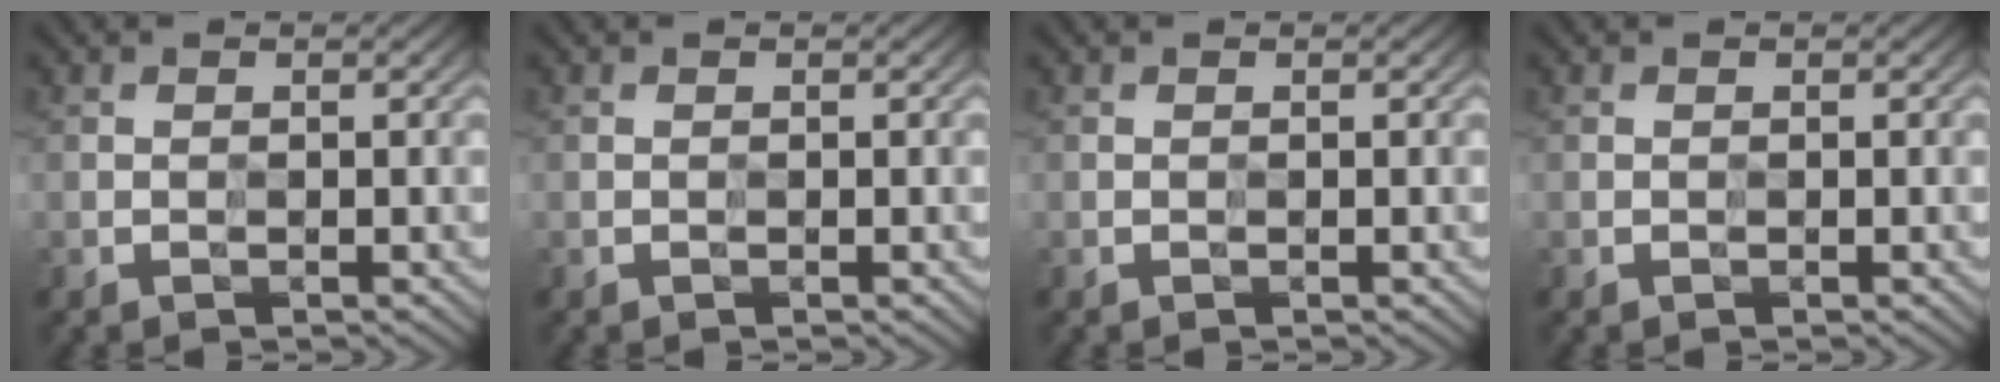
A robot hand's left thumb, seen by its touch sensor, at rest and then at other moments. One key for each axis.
{"total": 0.0}
{"total": 0.0}
{"total": 0.0}